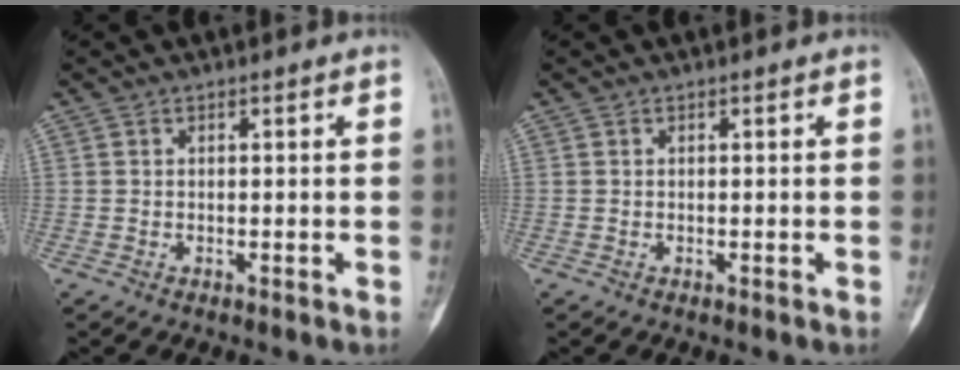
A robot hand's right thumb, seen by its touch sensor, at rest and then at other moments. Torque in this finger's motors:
{"motor_torque": [-0.29, 0.33, 0.11, -0.11, 0.00]}